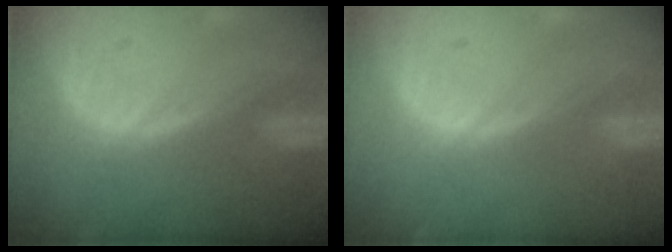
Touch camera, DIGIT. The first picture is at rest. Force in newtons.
{"total": 0.0}